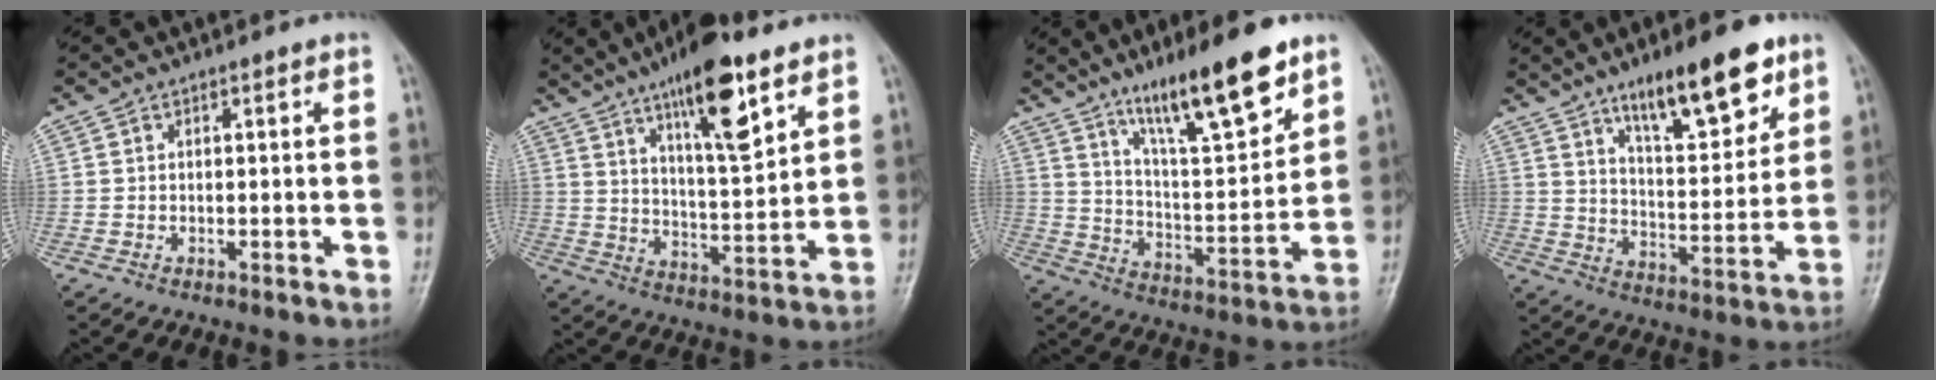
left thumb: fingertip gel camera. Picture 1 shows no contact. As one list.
[{"total": 15.8, "force": [9.3, 4.5, 12.0], "torque": [-0.169, -0.047, 0.154]}, {"total": 18.0, "force": [11.8, 4.1, 12.9], "torque": [-0.184, -0.065, 0.207]}, {"total": 16.4, "force": [10.2, 5.3, 11.7], "torque": [-0.143, -0.053, 0.167]}]